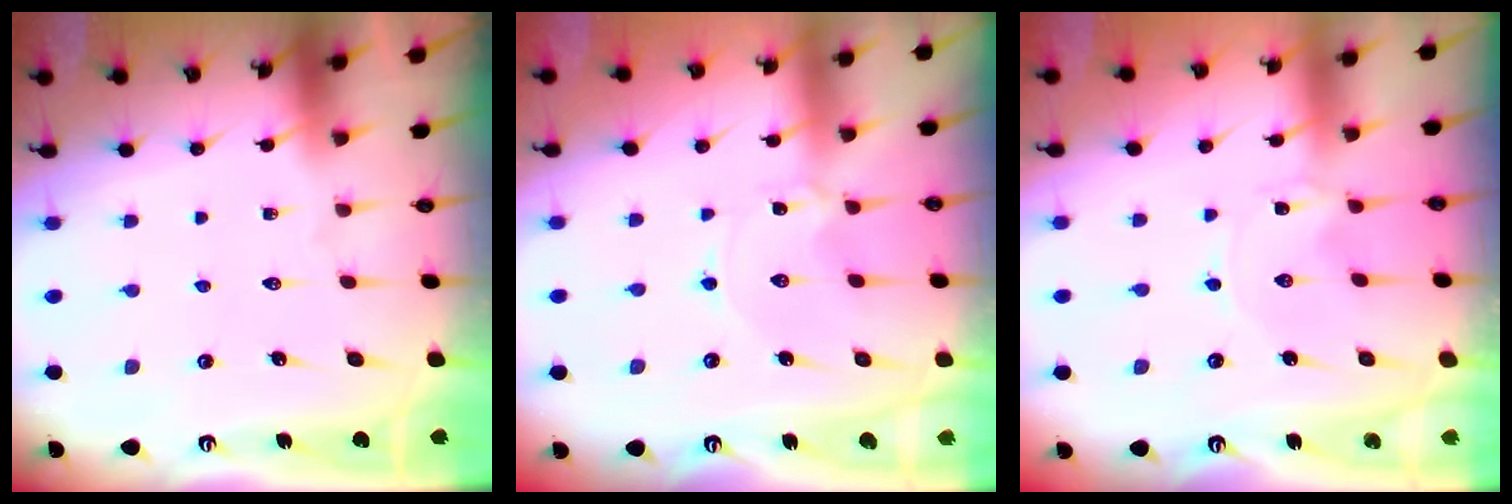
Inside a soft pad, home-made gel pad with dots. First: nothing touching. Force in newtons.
{"total": 0.0}
{"total": 0.0}